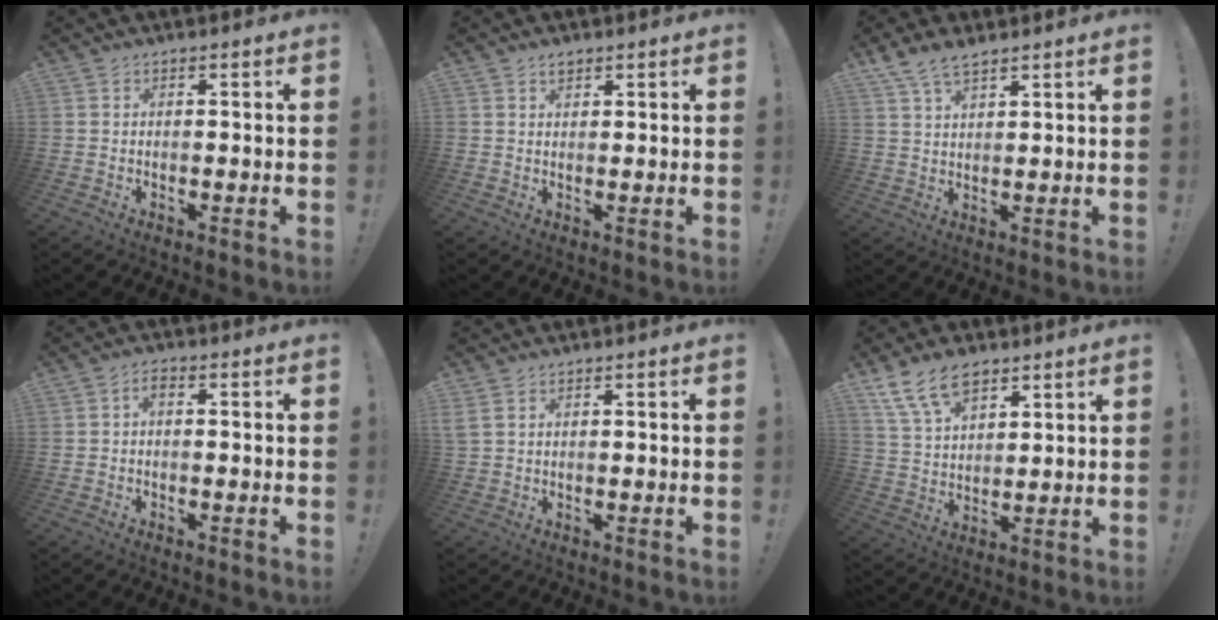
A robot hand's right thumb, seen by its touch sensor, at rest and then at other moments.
{"total": 1.6, "force": [1.2, 0.7, 0.7], "torque": [-0.007, -0.006, 0.020]}
{"total": 6.0, "force": [4.4, 2.2, 3.4], "torque": [-0.071, -0.016, 0.086]}
{"total": 2.2, "force": [-0.5, 0.8, 1.9], "torque": [-0.039, 0.010, -0.010]}
{"total": 1.7, "force": [0.9, 0.5, 1.3], "torque": [-0.027, 0.000, 0.017]}
{"total": 12.0, "force": [7.7, 6.8, 6.2], "torque": [-0.112, -0.030, 0.149]}